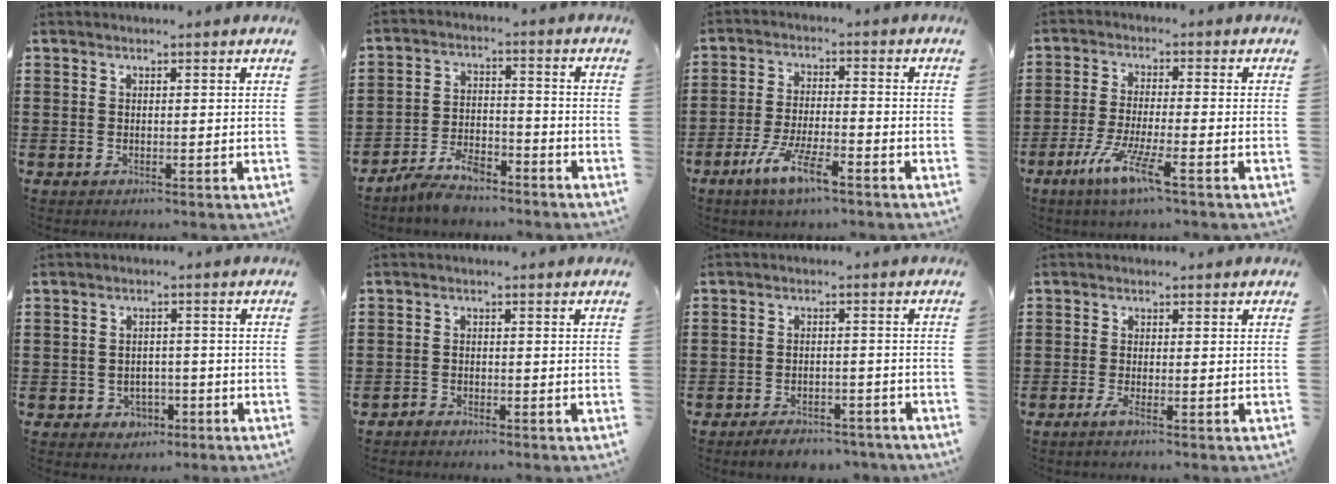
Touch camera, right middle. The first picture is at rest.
{"total": 5.6, "force": [-5.0, 1.4, 2.0], "torque": [-0.047, 0.005, -0.100]}
{"total": 7.2, "force": [-4.6, 1.6, 5.3], "torque": [-0.116, -0.005, -0.087]}
{"total": 7.0, "force": [-4.2, 0.7, 5.5], "torque": [-0.120, -0.015, -0.081]}
{"total": 2.5, "force": [-1.6, 1.8, 0.5], "torque": [-0.017, 0.004, -0.037]}
{"total": 1.8, "force": [-1.8, 0.4, -0.1], "torque": [-0.003, 0.004, -0.040]}
{"total": 3.6, "force": [-3.4, 0.8, 0.6], "torque": [-0.013, 0.009, -0.070]}
{"total": 1.8, "force": [-0.8, 0.0, 1.6], "torque": [-0.035, -0.008, -0.017]}